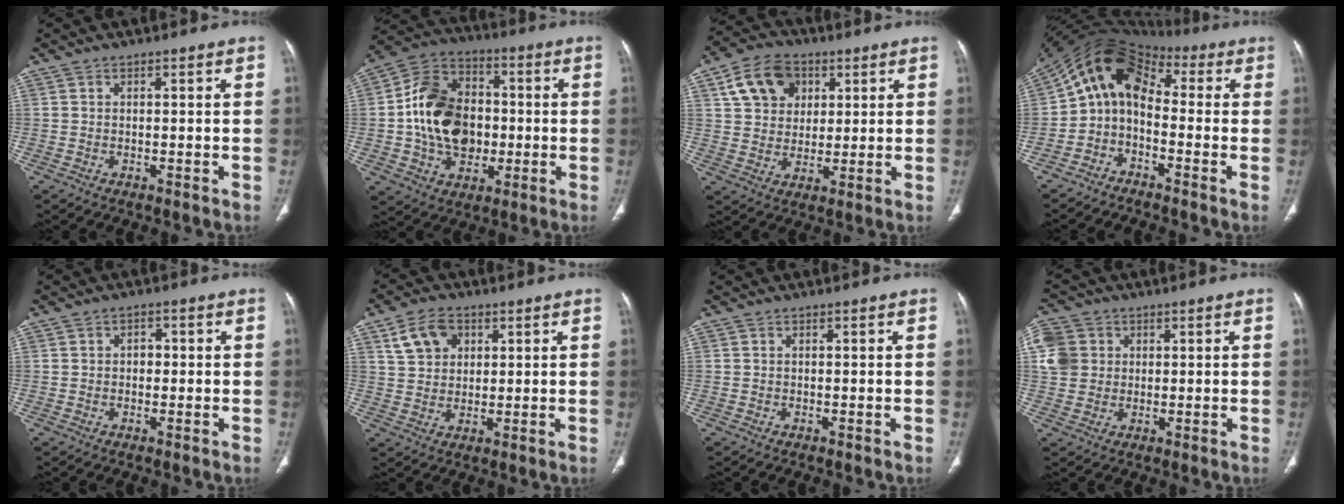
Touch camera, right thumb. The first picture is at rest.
{"total": 18.0, "force": [-0.9, 13.5, 11.8], "torque": [-0.173, 0.026, -0.014]}
{"total": 11.4, "force": [4.5, 8.8, 5.7], "torque": [-0.072, -0.005, 0.077]}
{"total": 10.3, "force": [-1.3, 7.5, 7.0], "torque": [-0.106, 0.066, -0.042]}
{"total": 2.0, "force": [0.0, 1.5, 1.3], "torque": [-0.008, 0.007, -0.004]}
{"total": 7.4, "force": [3.4, 5.4, 3.8], "torque": [-0.050, -0.004, 0.064]}
{"total": 0.0}
{"total": 7.8, "force": [1.7, 7.0, 3.1], "torque": [-0.057, 0.009, 0.033]}